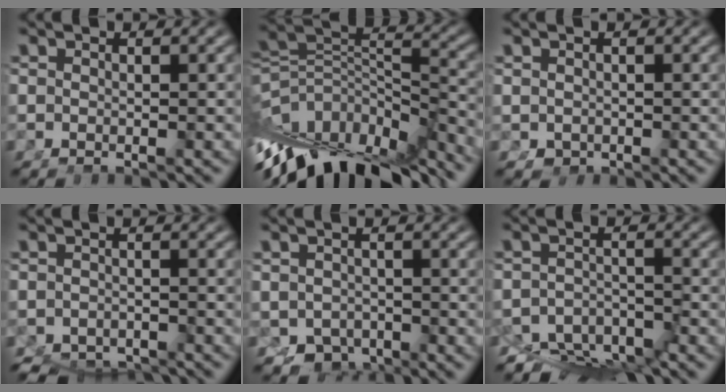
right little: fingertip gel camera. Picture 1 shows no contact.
{"total": 16.6, "force": [-6.1, 10.7, 11.2], "torque": [-0.200, -0.044, -0.081]}
{"total": 1.3, "force": [-0.5, 1.1, 0.6], "torque": [-0.021, -0.022, 0.009]}
{"total": 5.2, "force": [-4.8, 1.8, 0.9], "torque": [-0.016, -0.035, -0.066]}
{"total": 4.9, "force": [-2.4, 4.0, 1.6], "torque": [-0.028, -0.031, -0.028]}
{"total": 7.7, "force": [-4.8, 5.1, 3.3], "torque": [-0.057, -0.030, -0.077]}